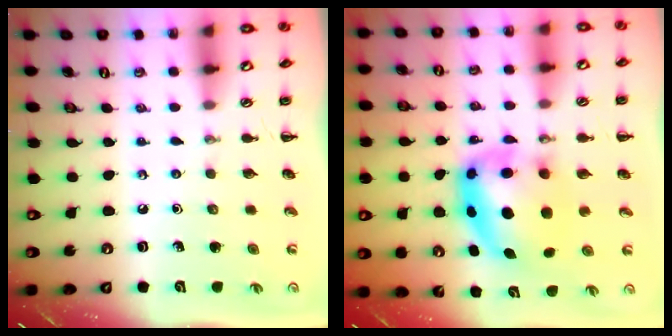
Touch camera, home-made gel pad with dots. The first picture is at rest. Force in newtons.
{"total": 7.9, "press": 7.7, "slide": 1.8}